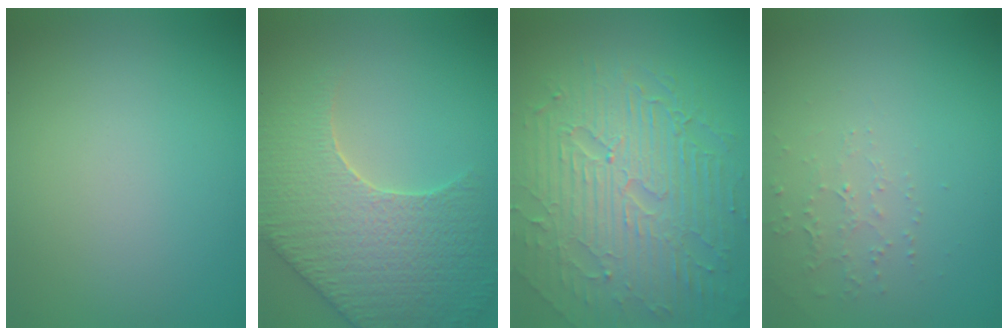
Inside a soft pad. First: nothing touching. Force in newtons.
{"total": 7.7, "press": 6.1, "slide": 4.6}
{"total": 9.6, "press": 6.3, "slide": 7.3}
{"total": 1.5, "press": 1.5, "slide": 0.5}